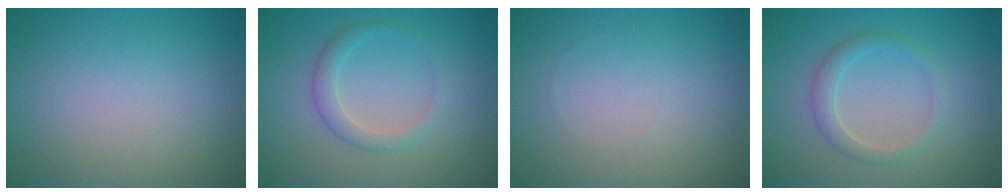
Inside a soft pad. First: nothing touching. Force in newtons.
{"total": 1.5, "press": 1.5, "slide": 0.0}
{"total": 0.0}
{"total": 2.2, "press": 2.2, "slide": 0.2}